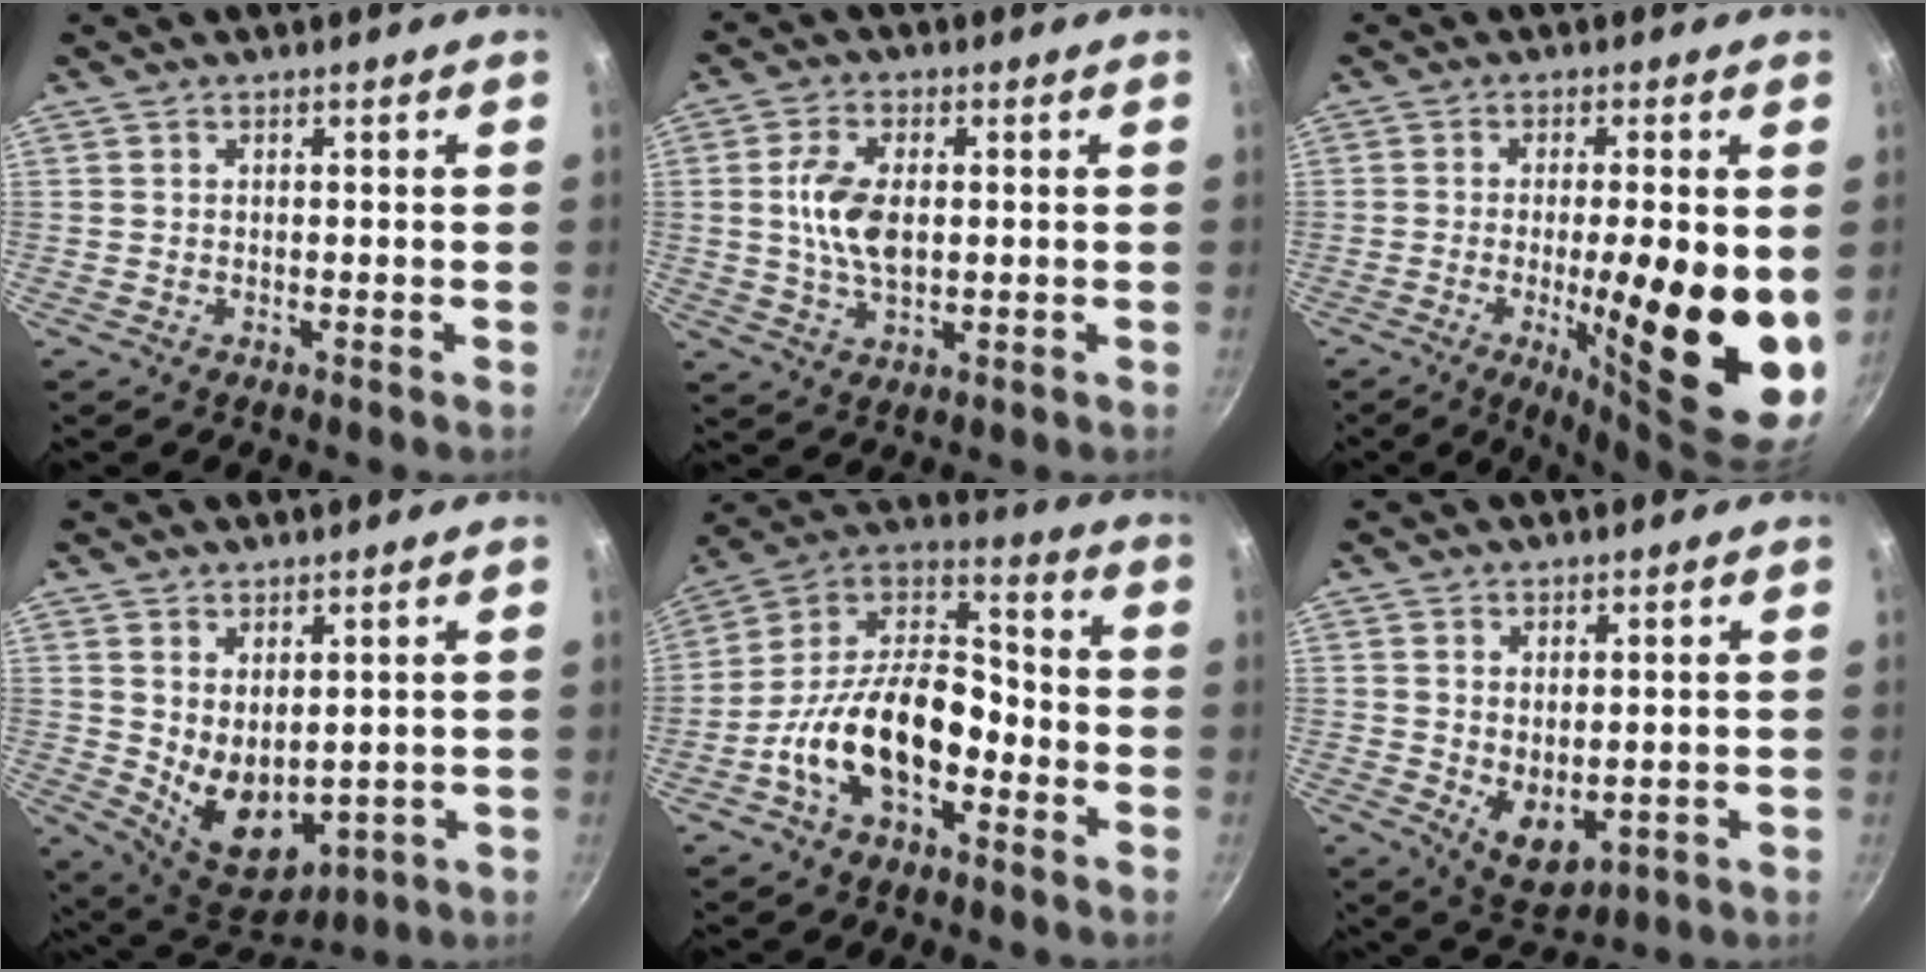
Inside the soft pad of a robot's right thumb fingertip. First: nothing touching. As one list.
[{"total": 8.8, "force": [0.7, 4.9, 7.2], "torque": [-0.132, 0.002, 0.011]}, {"total": 17.7, "force": [-2.3, 4.2, 17.1], "torque": [-0.236, -0.016, -0.032]}, {"total": 10.2, "force": [1.4, 6.5, 7.7], "torque": [-0.100, -0.035, 0.051]}, {"total": 18.2, "force": [-6.5, 10.5, 13.4], "torque": [-0.206, 0.067, -0.135]}, {"total": 6.6, "force": [0.3, 4.0, 5.3], "torque": [-0.072, -0.022, 0.021]}]